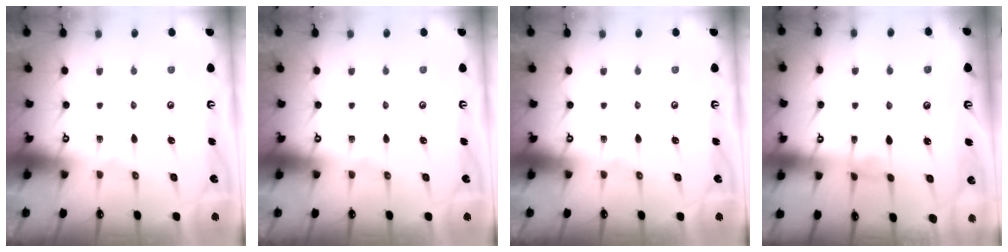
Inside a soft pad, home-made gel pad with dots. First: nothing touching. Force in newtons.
{"total": 0.0}
{"total": 0.0}
{"total": 1.4, "press": 1.3, "slide": 0.4}